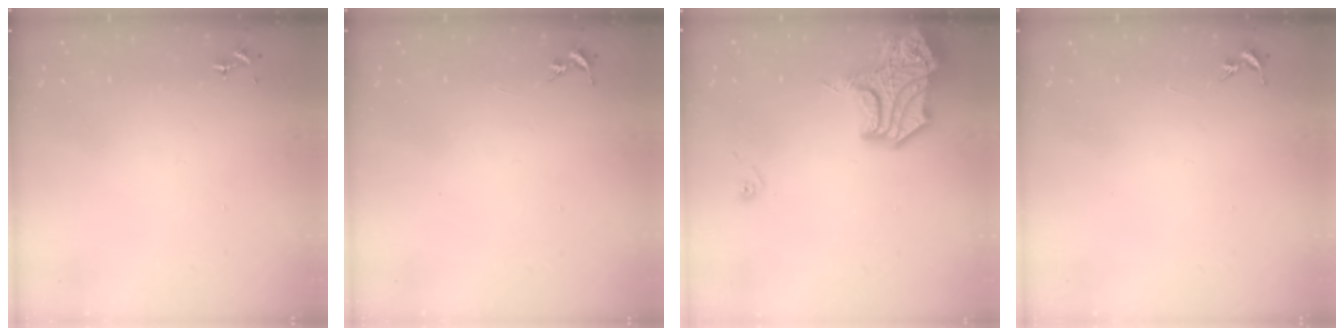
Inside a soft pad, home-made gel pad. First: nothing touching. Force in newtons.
{"total": 0.0}
{"total": 21.1, "press": 21.0, "slide": 2.6}
{"total": 0.0}